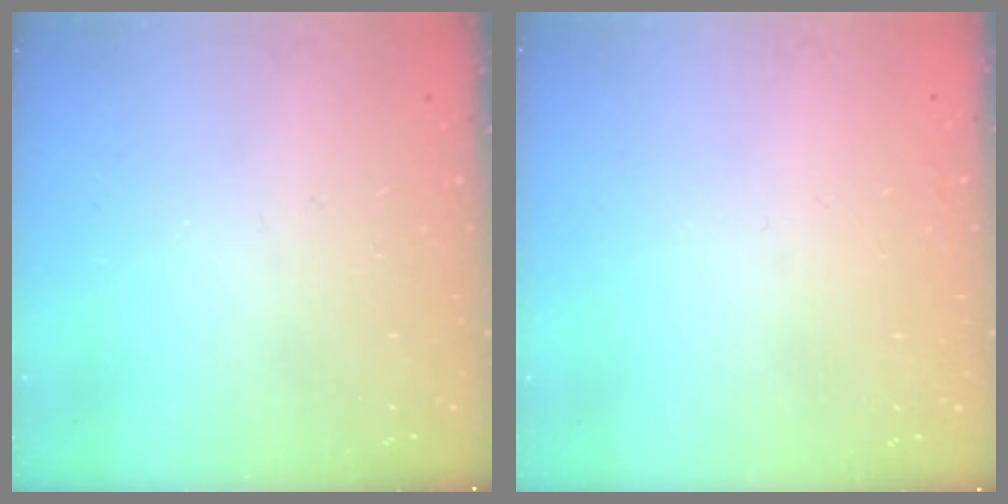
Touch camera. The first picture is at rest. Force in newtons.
{"total": 1.6, "press": 1.5, "slide": 0.1}